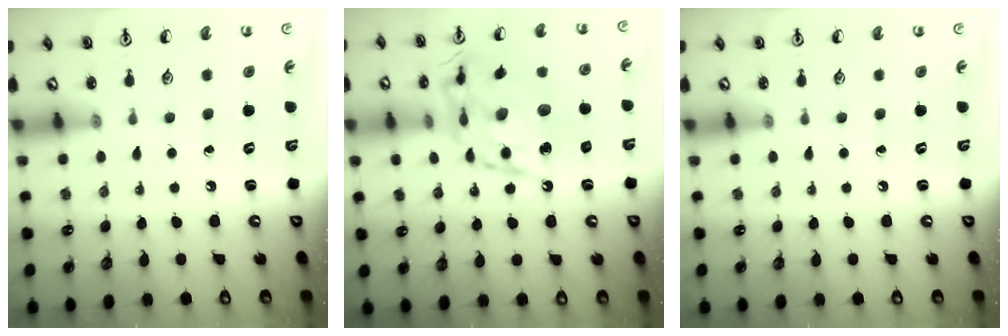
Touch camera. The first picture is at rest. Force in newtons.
{"total": 17.9, "press": 17.8, "slide": 1.4}
{"total": 0.0}